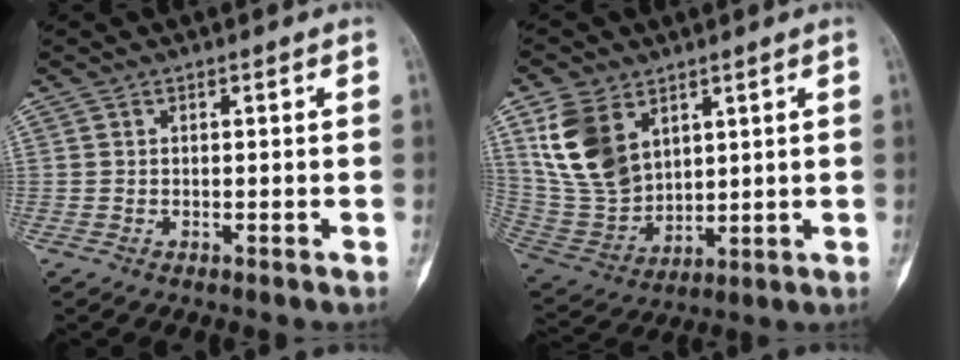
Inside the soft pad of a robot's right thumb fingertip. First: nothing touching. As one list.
[{"total": 13.9, "force": [6.2, 9.3, 8.3], "torque": [-0.147, -0.024, 0.146]}]